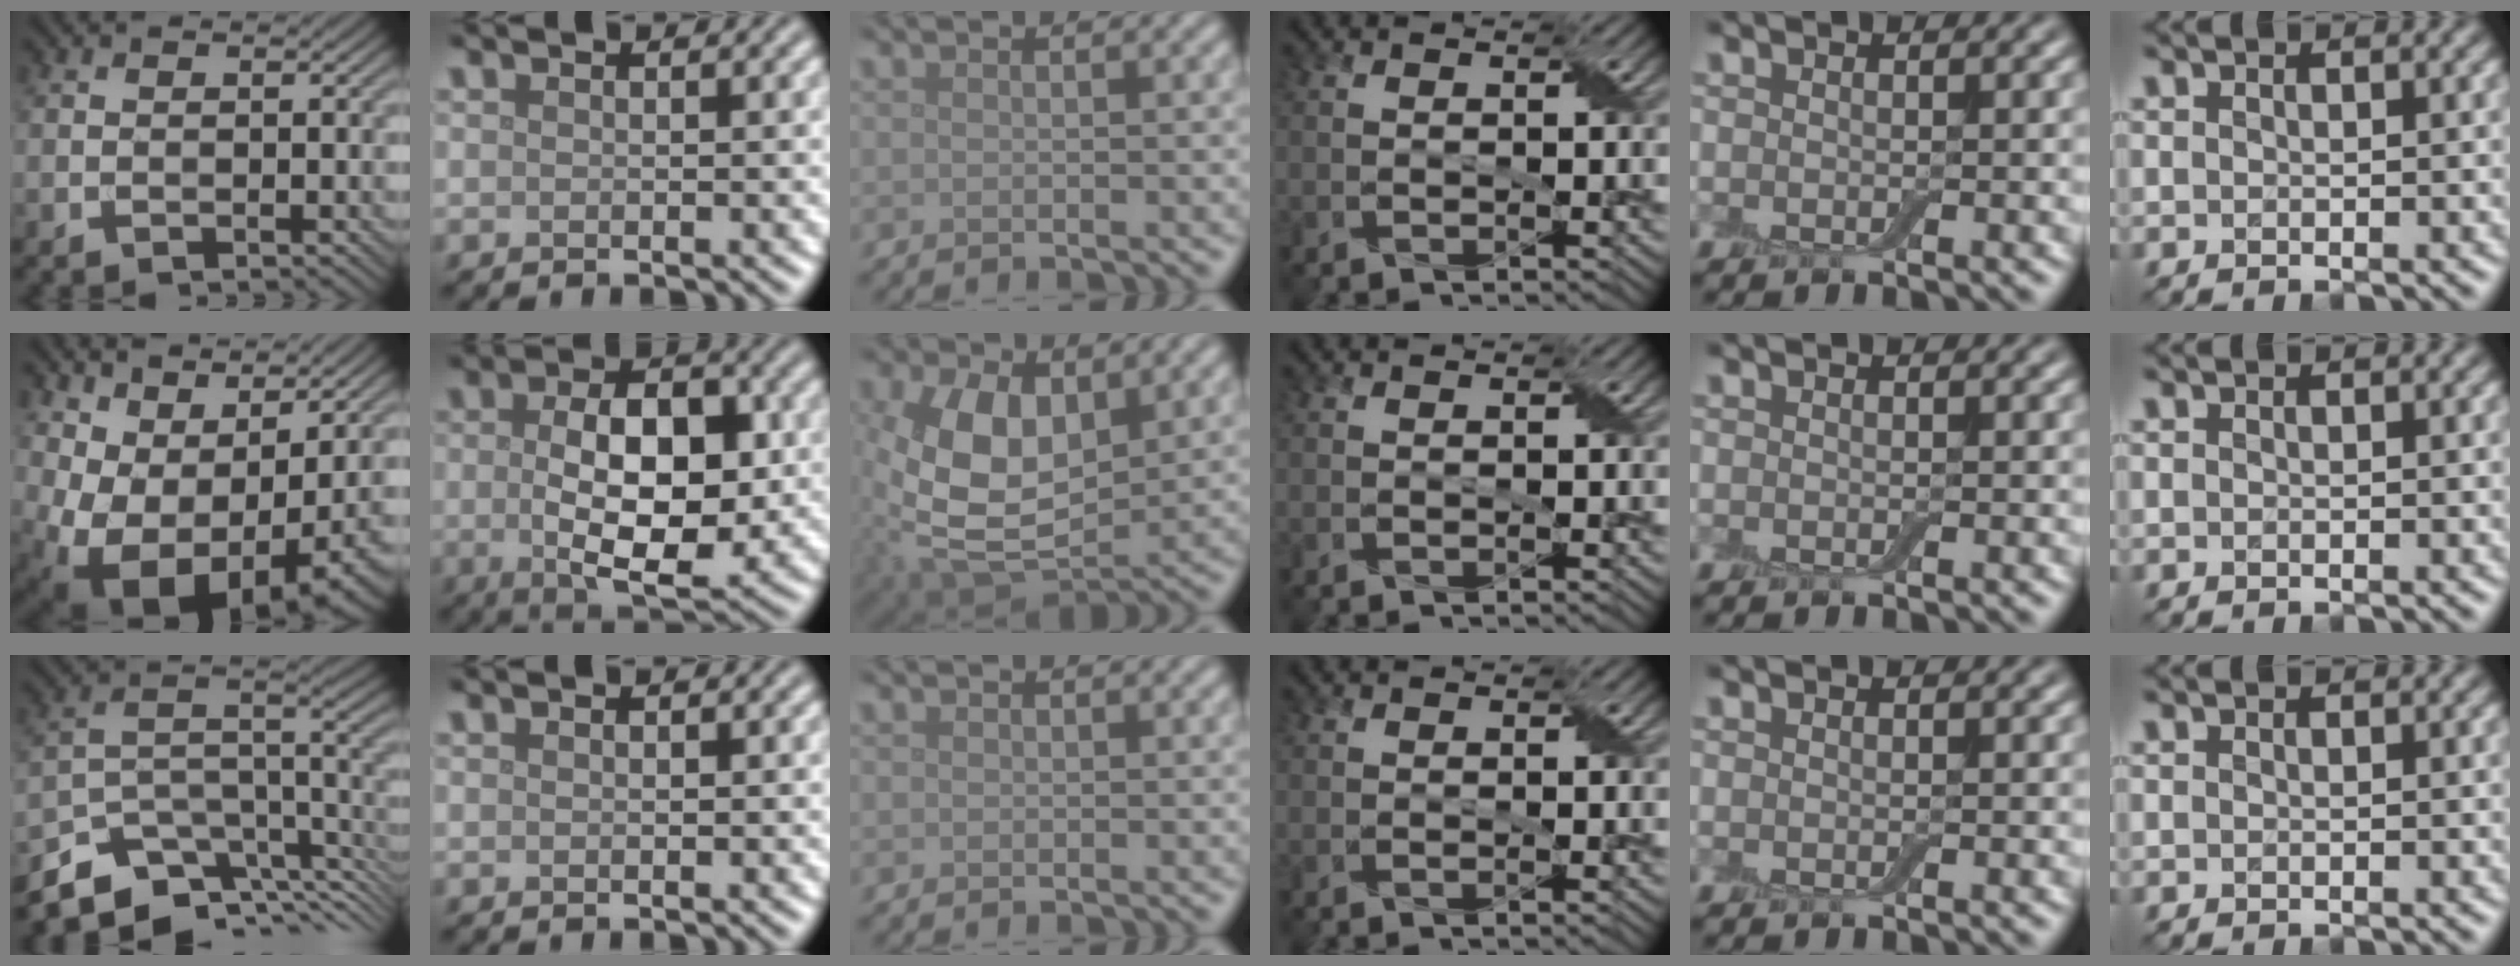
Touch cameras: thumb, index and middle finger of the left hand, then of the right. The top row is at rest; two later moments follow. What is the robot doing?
{"motion": "peel", "object": "aluminum foil"}